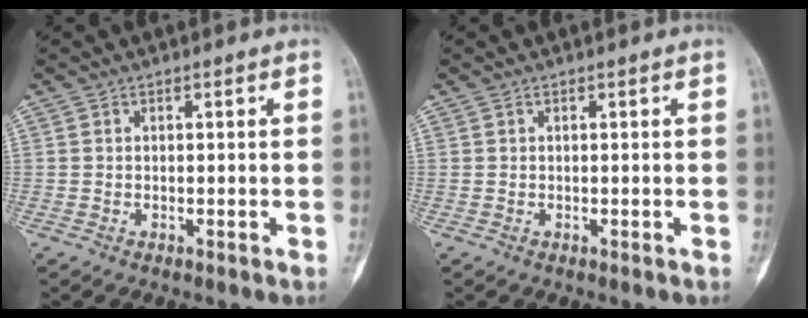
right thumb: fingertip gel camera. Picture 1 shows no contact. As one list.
[{"total": 0.0}]